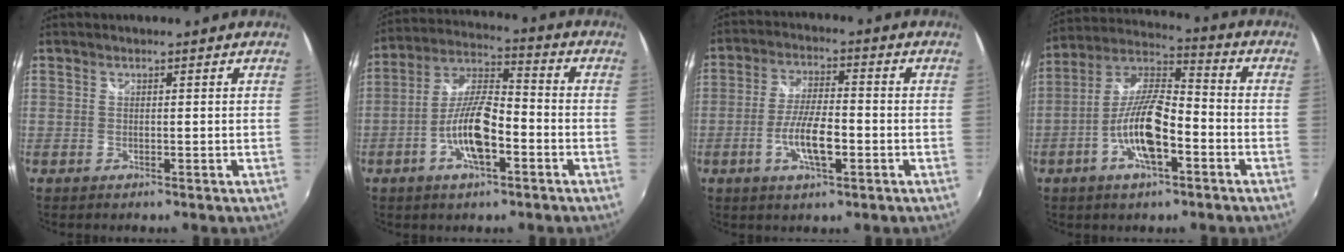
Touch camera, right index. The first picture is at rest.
{"total": 11.5, "force": [-4.4, 3.6, 10.0], "torque": [-0.207, 0.005, -0.082]}
{"total": 8.3, "force": [-2.9, 2.3, 7.4], "torque": [-0.146, -0.002, -0.052]}
{"total": 13.0, "force": [-4.9, 4.2, 11.3], "torque": [-0.230, 0.002, -0.094]}